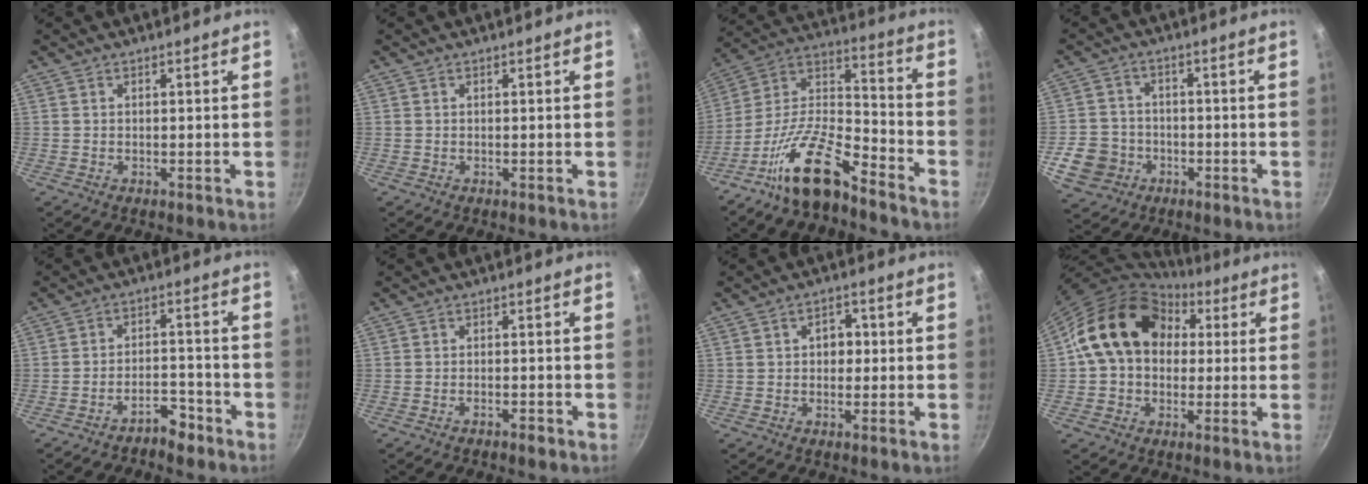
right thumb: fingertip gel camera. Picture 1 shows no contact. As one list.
[{"total": 0.0}, {"total": 16.4, "force": [-11.2, 5.8, 10.5], "torque": [-0.187, 0.097, -0.226]}, {"total": 8.9, "force": [-3.3, 7.7, 3.1], "torque": [-0.038, 0.025, -0.058]}, {"total": 5.0, "force": [-3.9, 2.1, 2.2], "torque": [-0.019, 0.041, -0.064]}, {"total": 1.8, "force": [-1.3, 0.6, 1.0], "torque": [-0.020, 0.016, -0.021]}, {"total": 4.1, "force": [0.2, 3.1, 2.7], "torque": [-0.016, 0.009, -0.002]}, {"total": 16.7, "force": [4.1, 12.9, 9.8], "torque": [-0.129, 0.027, 0.057]}]